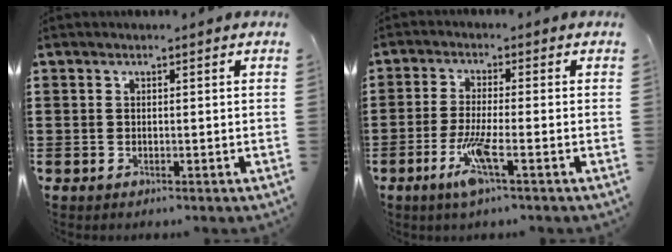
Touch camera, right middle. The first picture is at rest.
{"total": 6.2, "force": [-2.9, 0.5, 5.5], "torque": [-0.116, -0.015, -0.056]}